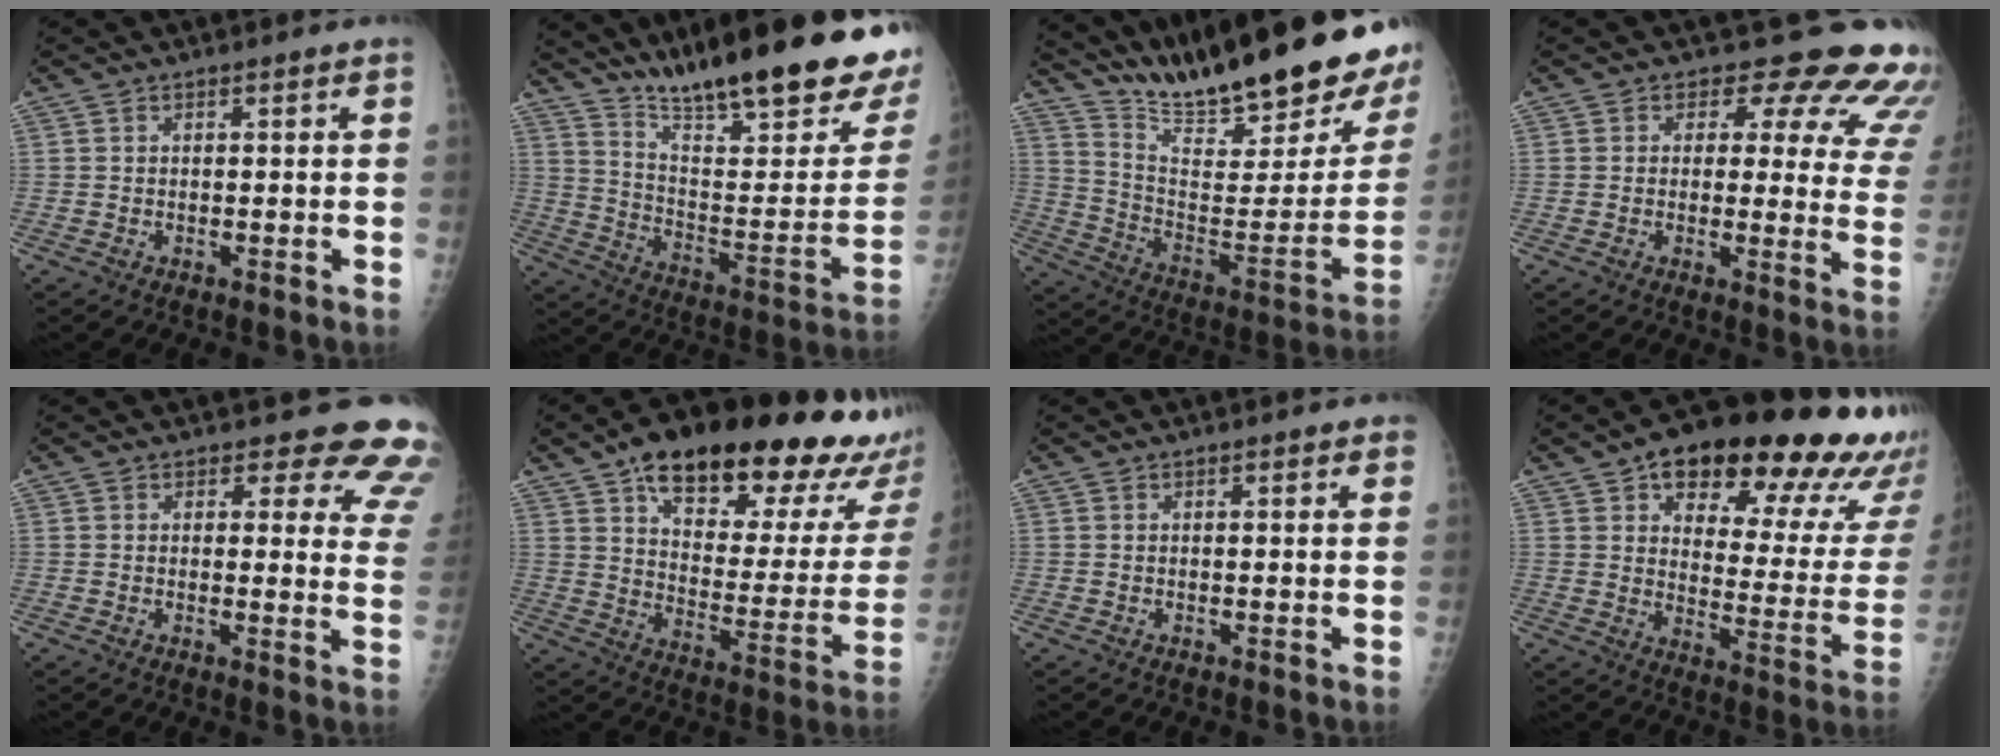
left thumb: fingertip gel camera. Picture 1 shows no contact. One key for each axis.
{"total": 30.2, "fx": 22.9, "fy": 5.2, "fz": 19.0, "tx": -0.257, "ty": -0.125, "tz": 0.337}
{"total": 28.6, "fx": 23.4, "fy": 4.4, "fz": 16.0, "tx": -0.221, "ty": -0.137, "tz": 0.350}
{"total": 15.3, "fx": 12.8, "fy": 6.2, "fz": 5.7, "tx": -0.007, "ty": -0.086, "tz": 0.114}
{"total": 12.7, "fx": 11.5, "fy": 4.4, "fz": 3.1, "tx": 0.025, "ty": -0.087, "tz": 0.093}
{"total": 32.7, "fx": 21.9, "fy": 11.9, "fz": 21.1, "tx": -0.269, "ty": -0.056, "tz": 0.306}
{"total": 1.6, "fx": 1.1, "fy": 0.5, "fz": 1.1, "tx": -0.010, "ty": -0.001, "tz": 0.011}
{"total": 29.6, "fx": 18.2, "fy": 11.3, "fz": 20.5, "tx": -0.239, "ty": -0.046, "tz": 0.240}